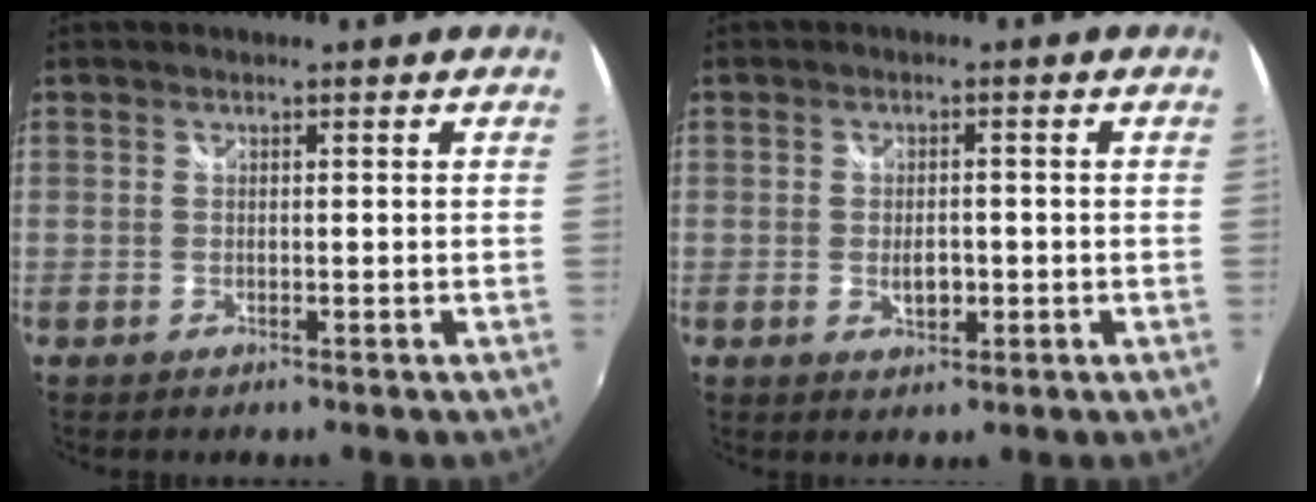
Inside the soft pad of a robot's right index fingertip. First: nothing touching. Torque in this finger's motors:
{"motor_torque": [-0.03, 0.05, 0.04, 0.01]}